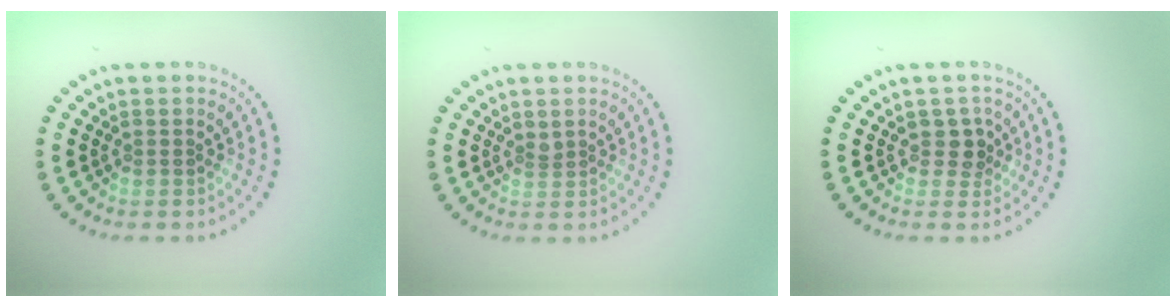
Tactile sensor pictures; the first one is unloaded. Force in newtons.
{"total": 0.8, "press": 0.6, "slide": 0.6}
{"total": 1.9, "press": 1.6, "slide": 1.0}